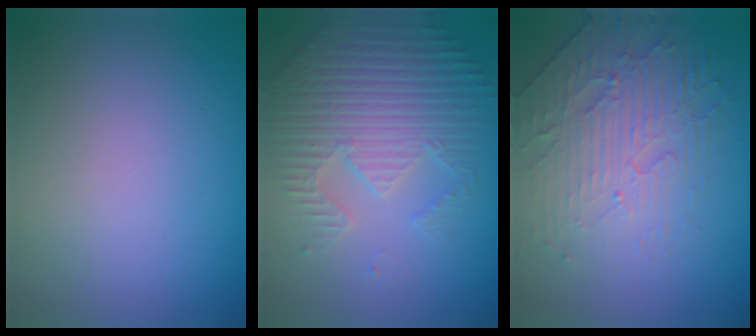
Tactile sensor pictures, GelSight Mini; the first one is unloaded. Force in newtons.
{"total": 4.7, "press": 4.4, "slide": 1.6}
{"total": 4.1, "press": 3.7, "slide": 1.8}